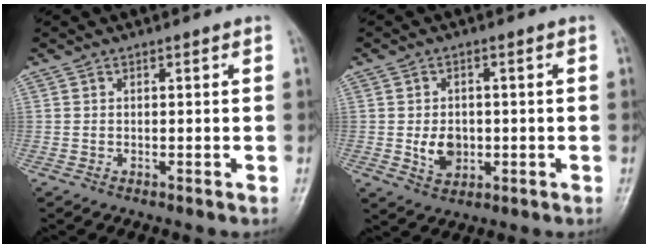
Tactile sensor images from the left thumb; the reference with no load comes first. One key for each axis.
{"total": 5.4, "fx": -0.6, "fy": 4.2, "fz": 3.4, "tx": -0.040, "ty": -0.002, "tz": -0.002}